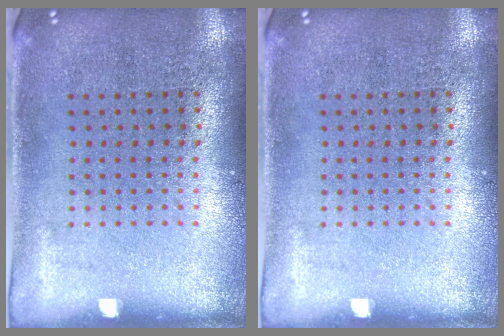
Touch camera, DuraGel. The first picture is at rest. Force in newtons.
{"total": 0.0}